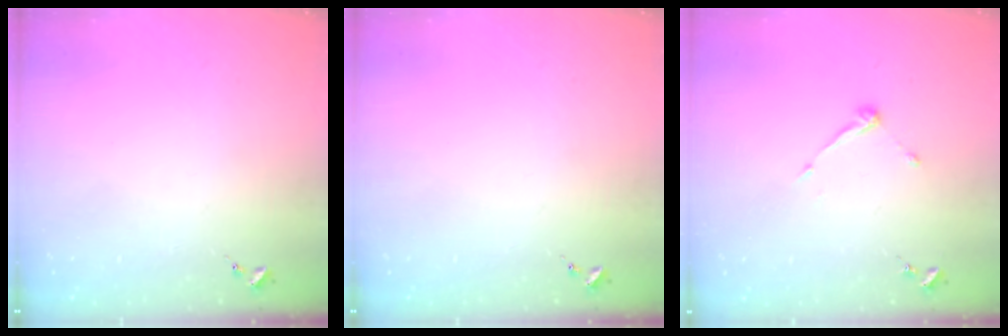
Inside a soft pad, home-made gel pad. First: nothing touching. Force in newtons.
{"total": 0.0}
{"total": 6.6, "press": 6.6, "slide": 0.5}